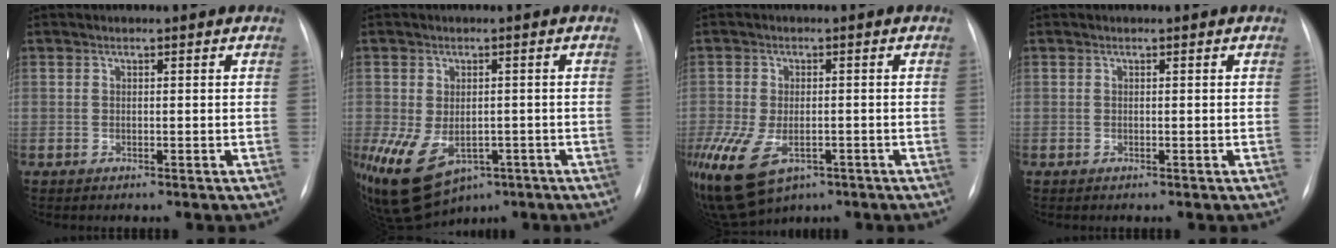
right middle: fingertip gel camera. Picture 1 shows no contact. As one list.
[{"total": 13.0, "force": [-6.1, 8.3, 7.9], "torque": [-0.161, -0.009, -0.081]}, {"total": 19.8, "force": [-9.3, 12.9, 11.7], "torque": [-0.326, -0.029, -0.139]}, {"total": 0.0}]